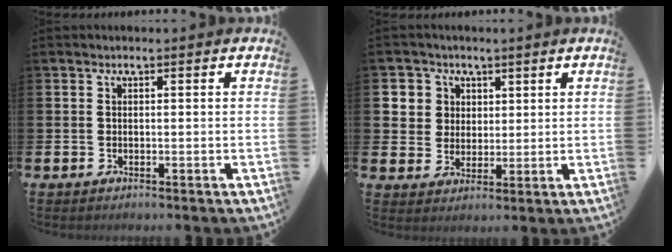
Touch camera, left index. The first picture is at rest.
{"total": 5.2, "force": [2.7, 4.4, 0.2], "torque": [-0.022, 0.006, 0.050]}